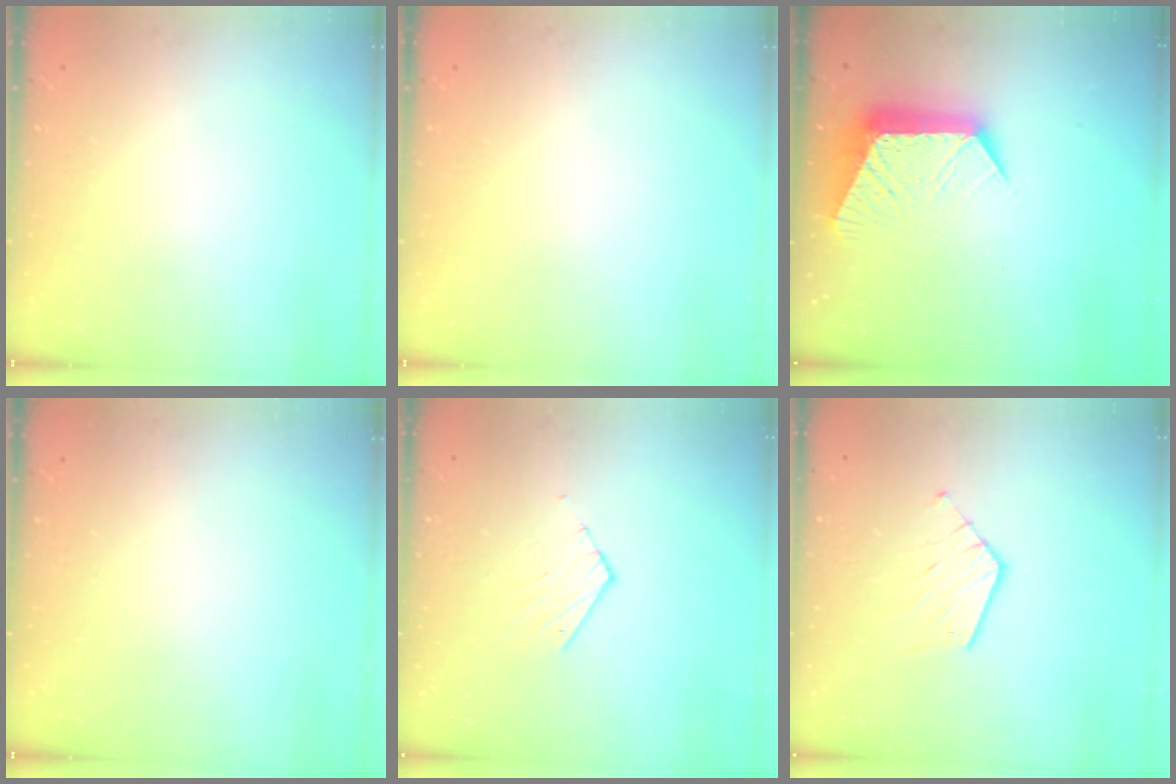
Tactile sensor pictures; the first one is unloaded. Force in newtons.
{"total": 0.0}
{"total": 12.3, "press": 12.2, "slide": 1.3}
{"total": 0.0}
{"total": 4.0, "press": 3.9, "slide": 0.3}
{"total": 8.9, "press": 8.9, "slide": 0.5}